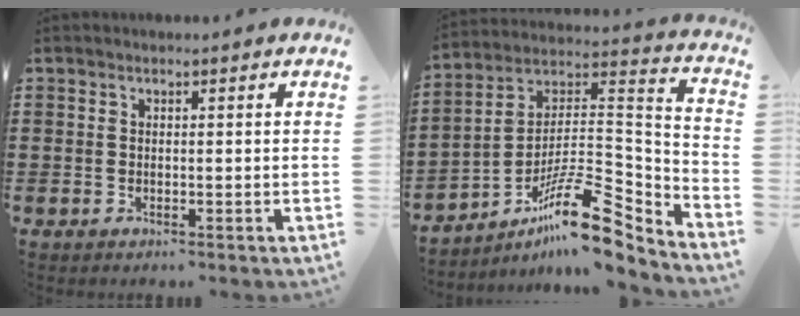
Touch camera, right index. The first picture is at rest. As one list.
[{"total": 15.0, "force": [-9.9, 4.3, 10.4], "torque": [-0.152, 0.027, -0.180]}]